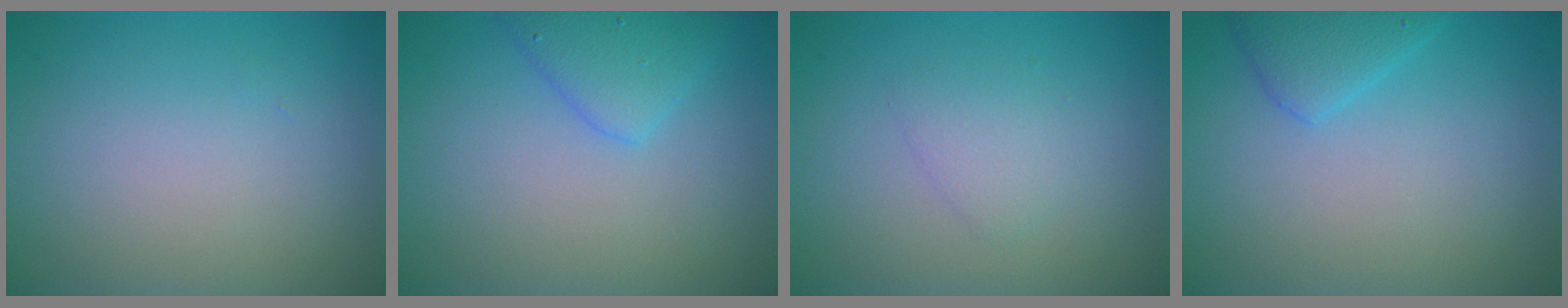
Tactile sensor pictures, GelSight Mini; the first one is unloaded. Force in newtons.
{"total": 3.0, "press": 3.0, "slide": 0.1}
{"total": 1.6, "press": 1.6, "slide": 0.1}
{"total": 2.4, "press": 2.4, "slide": 0.2}